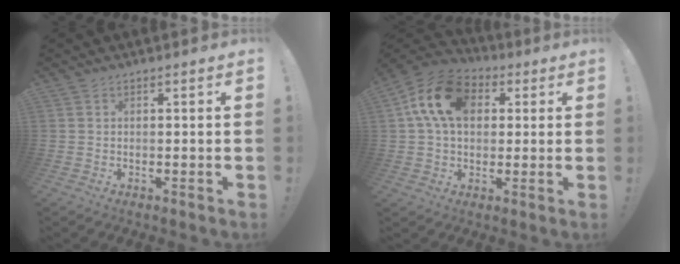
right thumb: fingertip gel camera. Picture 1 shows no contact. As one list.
[{"total": 16.3, "force": [4.7, 11.5, 10.6], "torque": [-0.171, 0.005, 0.089]}]